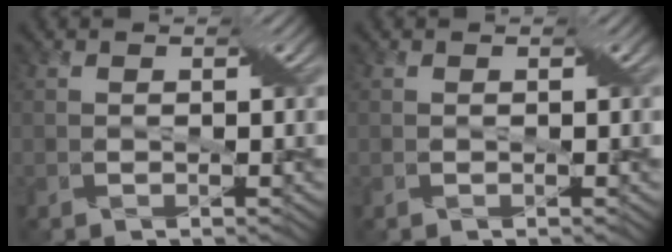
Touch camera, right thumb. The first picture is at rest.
{"total": 0.0}